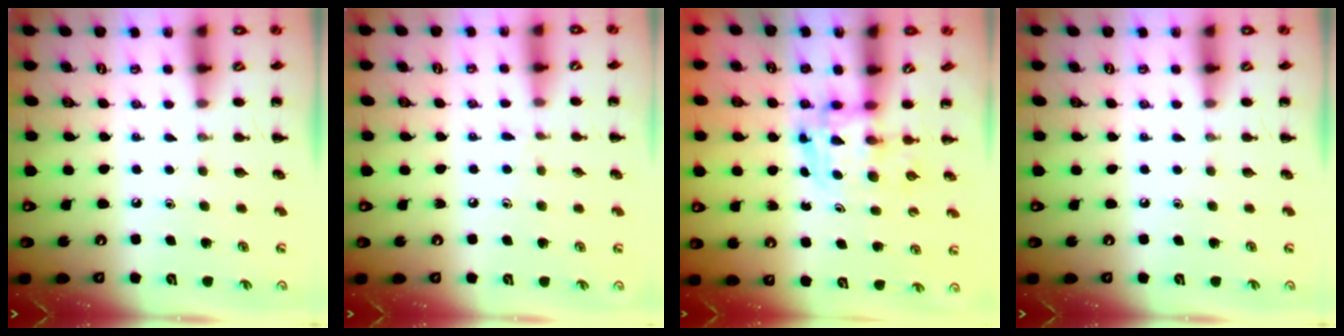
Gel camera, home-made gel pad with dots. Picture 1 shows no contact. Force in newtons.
{"total": 4.6, "press": 4.2, "slide": 1.9}
{"total": 3.6, "press": 3.5, "slide": 0.6}
{"total": 0.0}